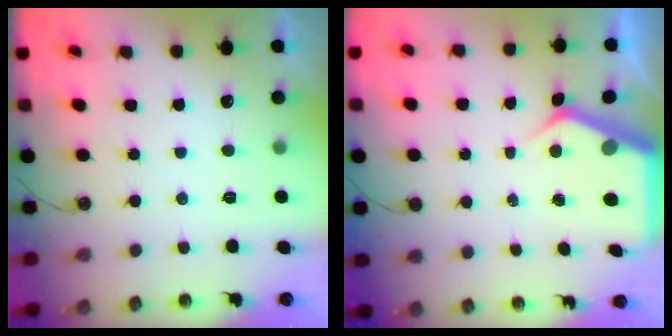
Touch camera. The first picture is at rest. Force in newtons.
{"total": 5.5, "press": 5.5, "slide": 0.3}